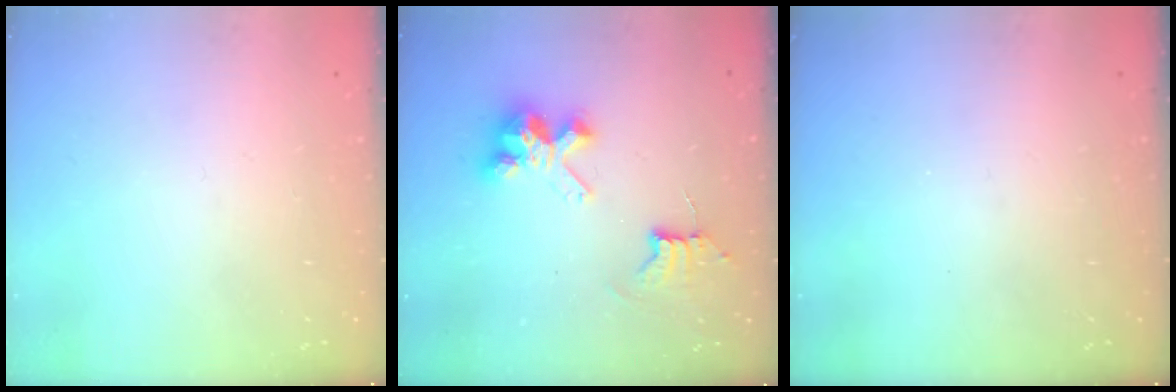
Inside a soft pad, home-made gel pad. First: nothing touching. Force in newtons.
{"total": 8.4, "press": 8.4, "slide": 0.7}
{"total": 0.0}